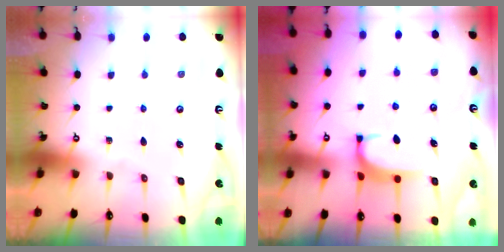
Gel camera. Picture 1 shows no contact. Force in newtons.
{"total": 1.7, "press": 1.6, "slide": 0.5}